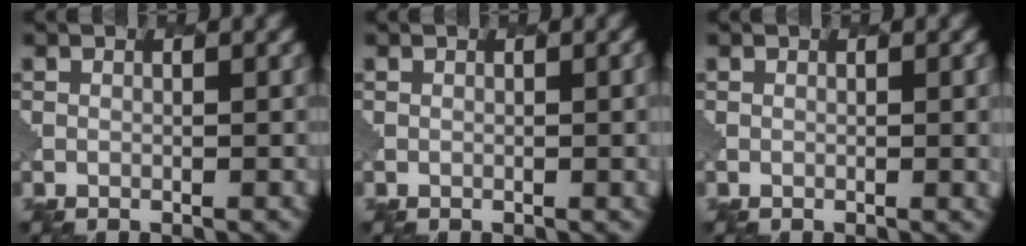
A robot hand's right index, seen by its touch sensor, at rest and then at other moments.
{"total": 2.1, "force": [0.2, 0.8, 1.9], "torque": [-0.007, 0.006, -0.001]}
{"total": 2.4, "force": [0.2, 0.9, 2.2], "torque": [-0.016, 0.003, -0.001]}